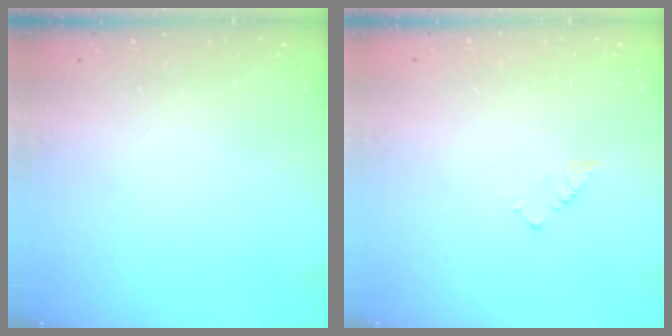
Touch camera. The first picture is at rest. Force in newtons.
{"total": 3.0, "press": 2.9, "slide": 0.4}